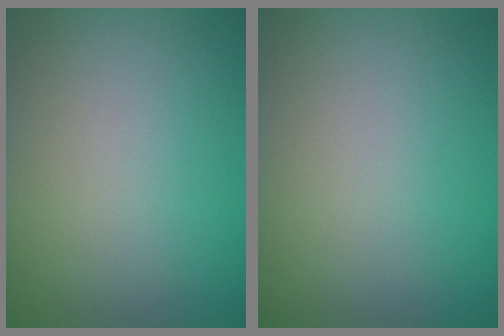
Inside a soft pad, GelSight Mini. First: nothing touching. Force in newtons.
{"total": 0.0}